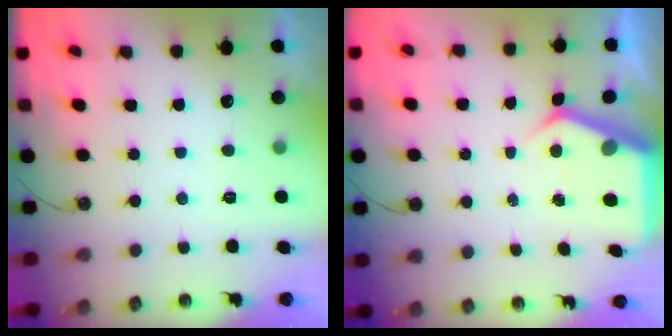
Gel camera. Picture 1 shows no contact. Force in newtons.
{"total": 5.8, "press": 5.7, "slide": 0.8}